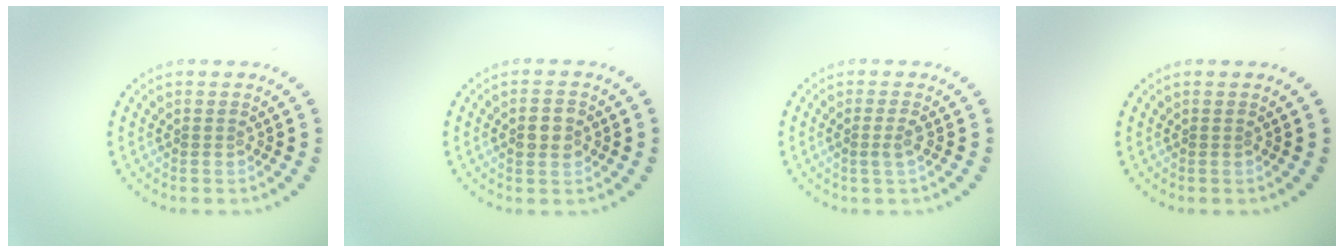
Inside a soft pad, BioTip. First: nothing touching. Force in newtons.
{"total": 2.6, "press": 2.6, "slide": 0.2}
{"total": 1.1, "press": 0.8, "slide": 0.7}
{"total": 0.0}